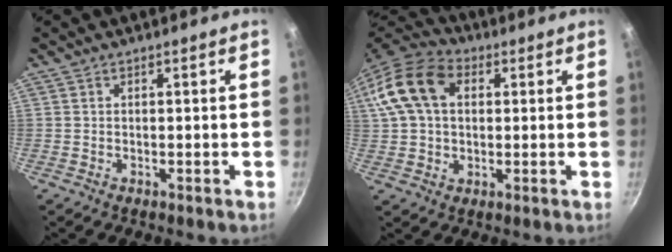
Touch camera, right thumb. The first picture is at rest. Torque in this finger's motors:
{"motor_torque": [0.31, 2.33, 0.69, -0.65, 0.20]}